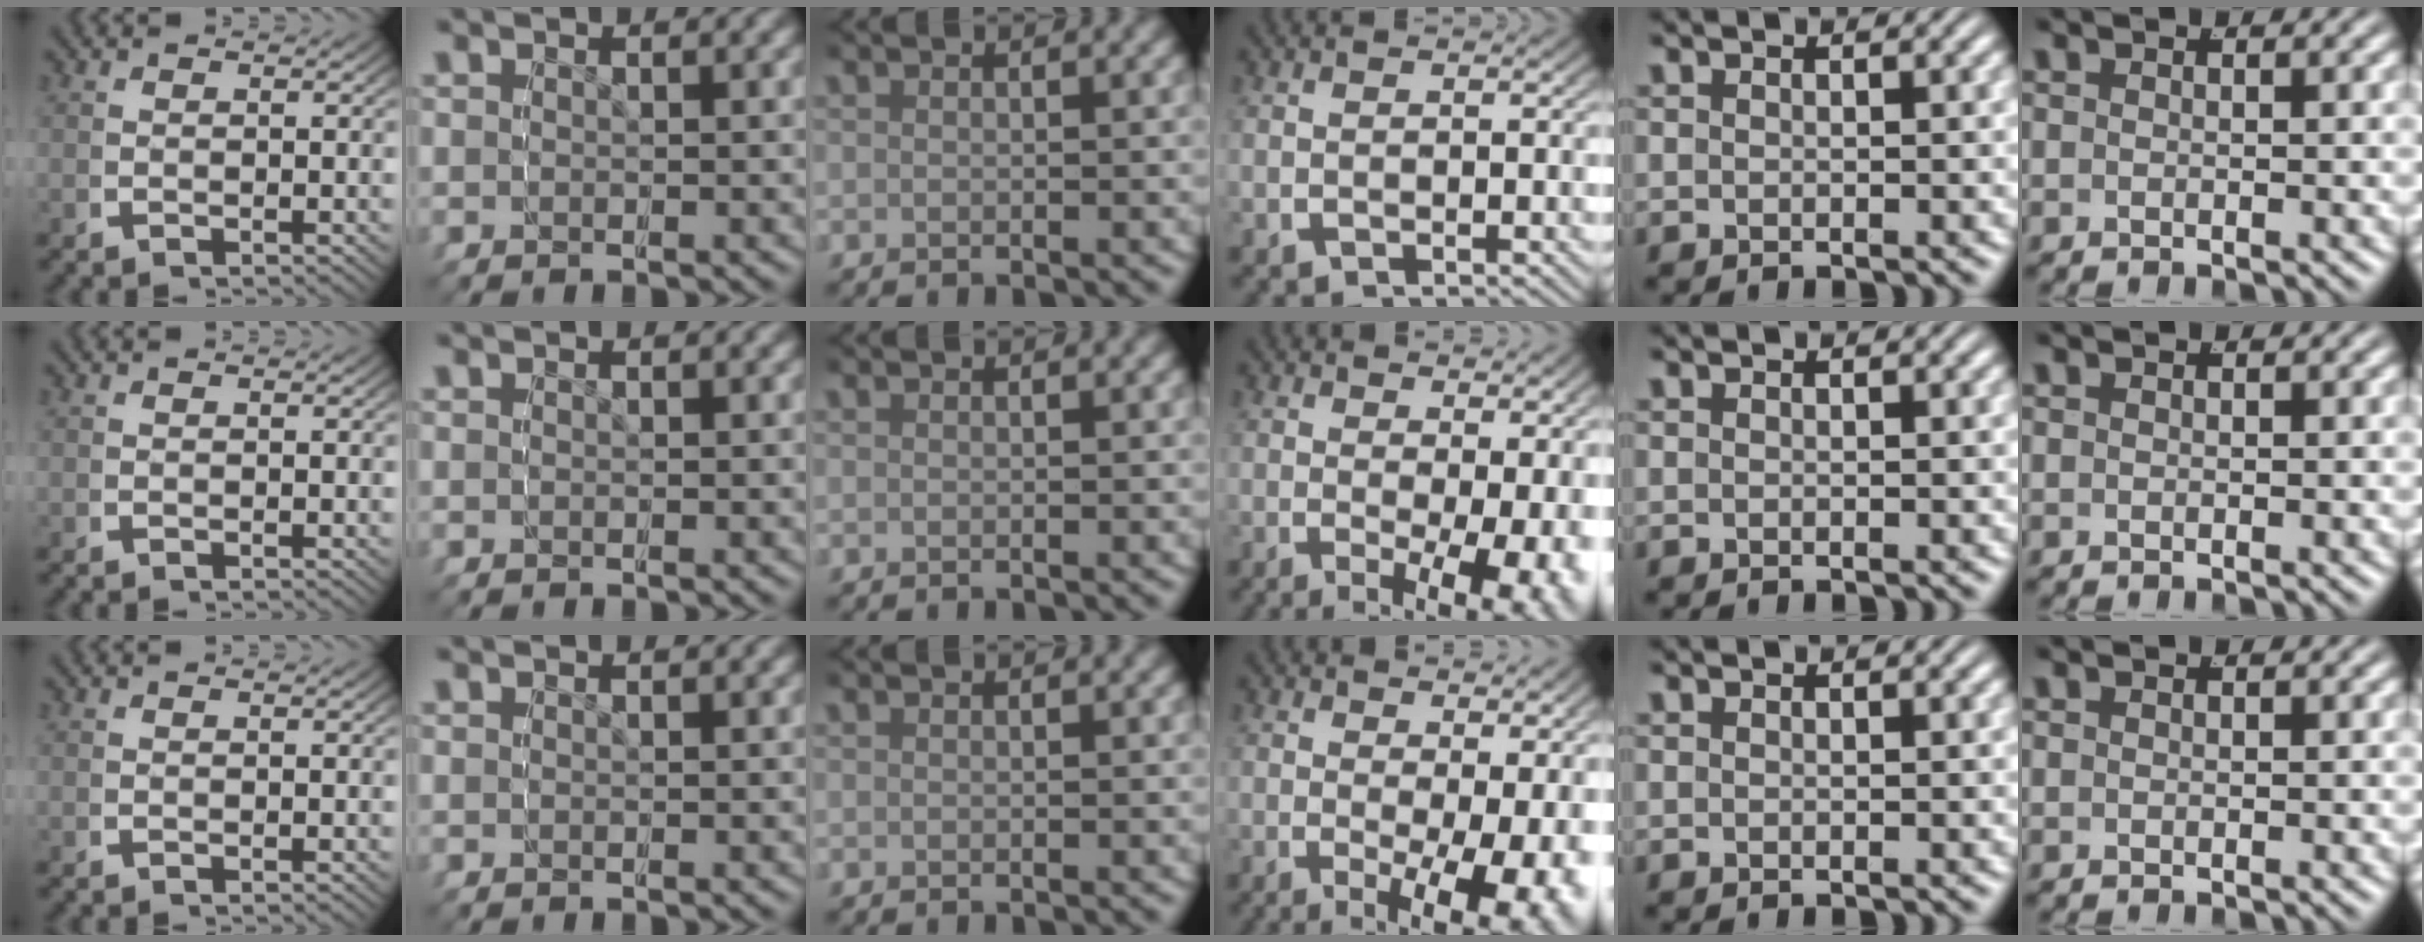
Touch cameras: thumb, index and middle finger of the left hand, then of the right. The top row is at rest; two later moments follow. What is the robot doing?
{"motion": "grasp_and_lifting", "object": "bottle"}